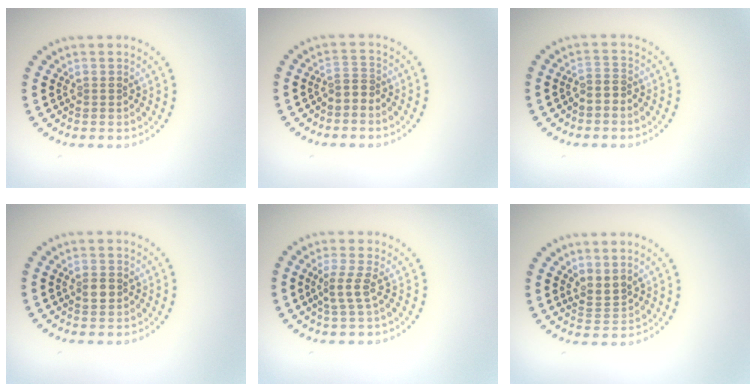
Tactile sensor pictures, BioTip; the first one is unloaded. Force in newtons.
{"total": 1.6, "press": 1.3, "slide": 1.0}
{"total": 1.7, "press": 1.4, "slide": 1.1}
{"total": 1.6, "press": 1.5, "slide": 0.3}
{"total": 1.9, "press": 1.5, "slide": 1.2}
{"total": 1.9, "press": 1.4, "slide": 1.2}